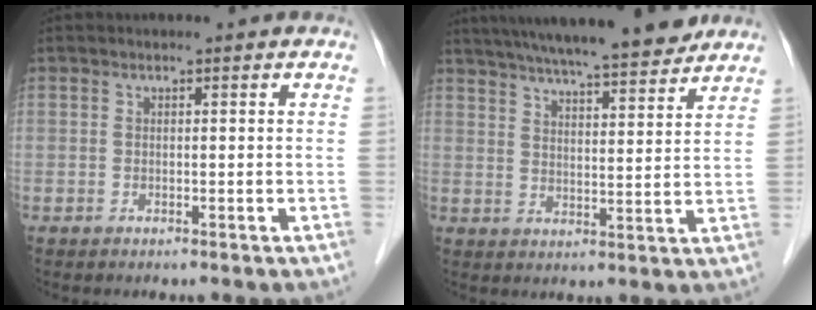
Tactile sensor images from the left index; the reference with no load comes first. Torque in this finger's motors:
{"motor_torque": [0.15, -0.28, 0.76, 0.08]}